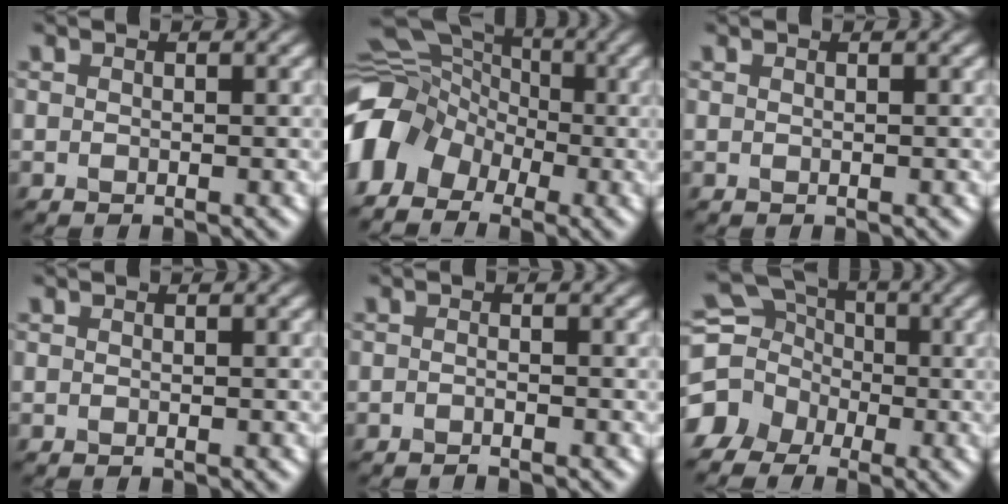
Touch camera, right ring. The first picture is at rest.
{"total": 8.9, "force": [-3.0, 6.8, 4.8], "torque": [-0.090, 0.002, -0.075]}
{"total": 0.0}
{"total": 0.0}
{"total": 0.8, "force": [-0.7, 0.1, 0.4], "torque": [-0.006, 0.000, -0.014]}
{"total": 7.3, "force": [-2.2, 6.4, 2.6], "torque": [-0.053, -0.003, -0.054]}